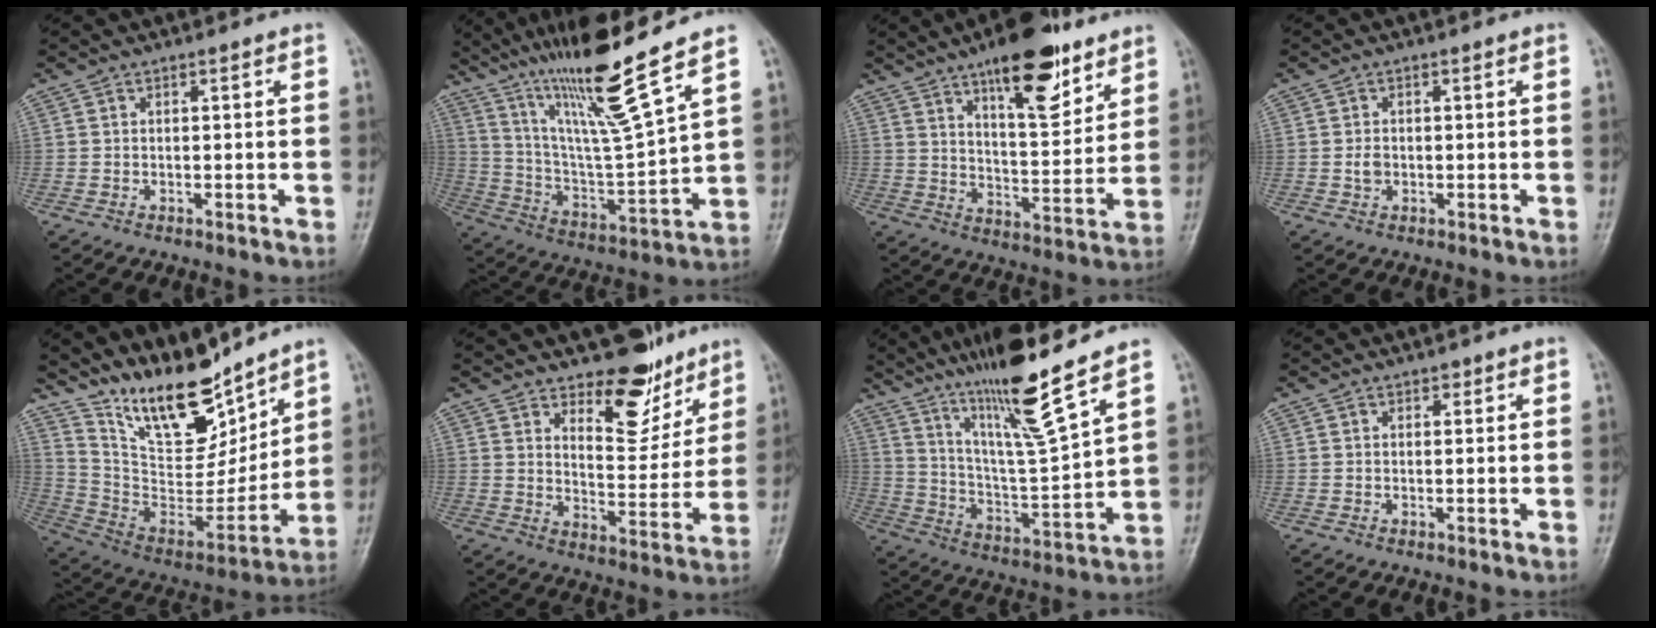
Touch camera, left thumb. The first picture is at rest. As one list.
[{"total": 17.7, "force": [12.8, -0.1, 12.3], "torque": [-0.204, -0.068, 0.236]}, {"total": 16.3, "force": [10.2, 5.8, 11.3], "torque": [-0.135, -0.058, 0.161]}, {"total": 1.9, "force": [-0.2, 1.5, 1.2], "torque": [-0.017, 0.002, -0.005]}, {"total": 19.3, "force": [15.0, 7.2, 9.8], "torque": [-0.120, -0.090, 0.280]}, {"total": 11.7, "force": [8.4, 5.3, 6.2], "torque": [-0.051, -0.067, 0.136]}, {"total": 16.3, "force": [11.9, 0.2, 11.1], "torque": [-0.185, -0.069, 0.217]}, {"total": 0.8, "force": [0.5, 0.6, 0.3], "torque": [0.003, -0.001, 0.004]}]